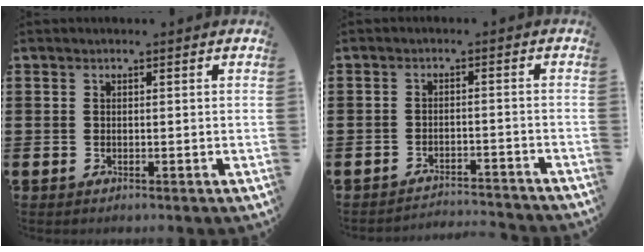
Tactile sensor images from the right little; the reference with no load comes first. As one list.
[{"total": 2.5, "force": [-2.5, -0.1, -0.1], "torque": [-0.004, 0.004, -0.054]}]